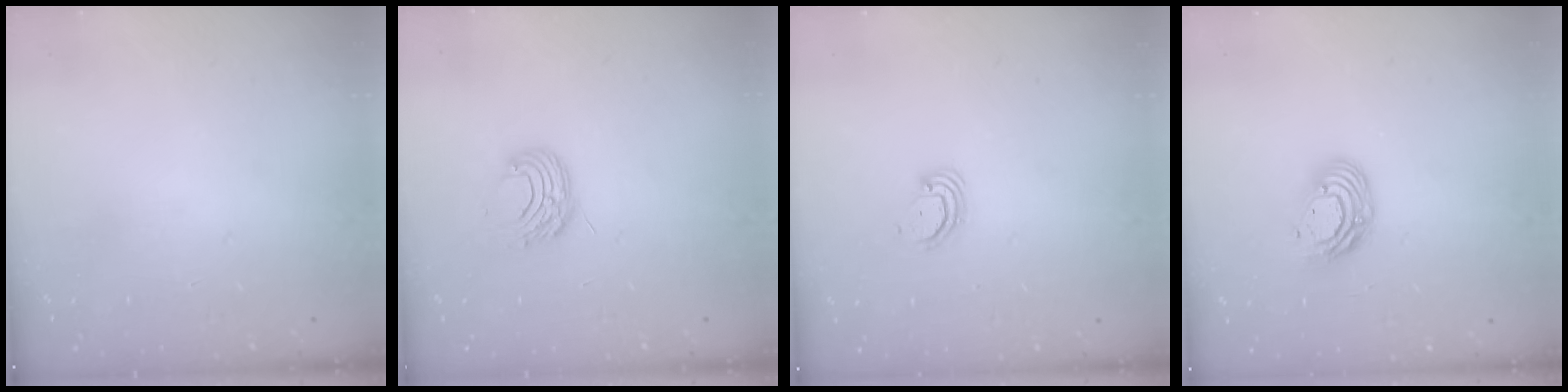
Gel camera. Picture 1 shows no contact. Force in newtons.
{"total": 7.4, "press": 7.4, "slide": 0.7}
{"total": 2.9, "press": 2.9, "slide": 0.2}
{"total": 9.8, "press": 9.8, "slide": 0.9}